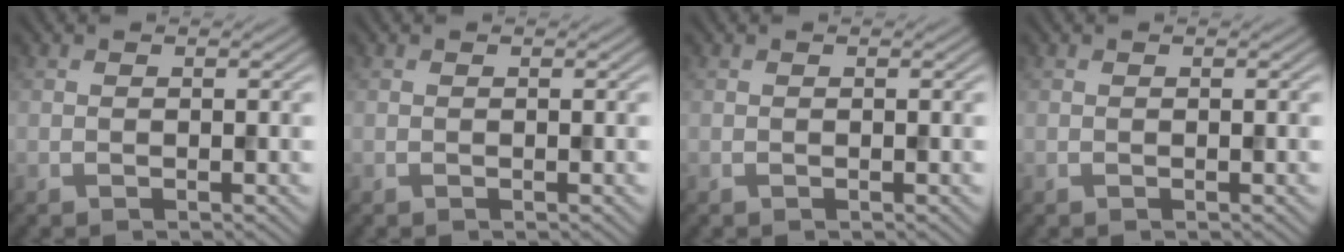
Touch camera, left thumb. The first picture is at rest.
{"total": 0.0}
{"total": 0.0}
{"total": 0.0}